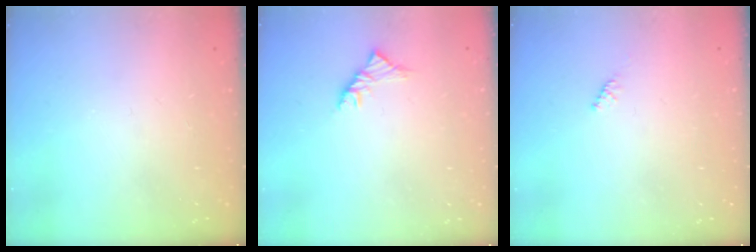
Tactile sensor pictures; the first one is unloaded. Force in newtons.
{"total": 3.5, "press": 3.4, "slide": 1.1}
{"total": 1.6, "press": 1.5, "slide": 0.4}